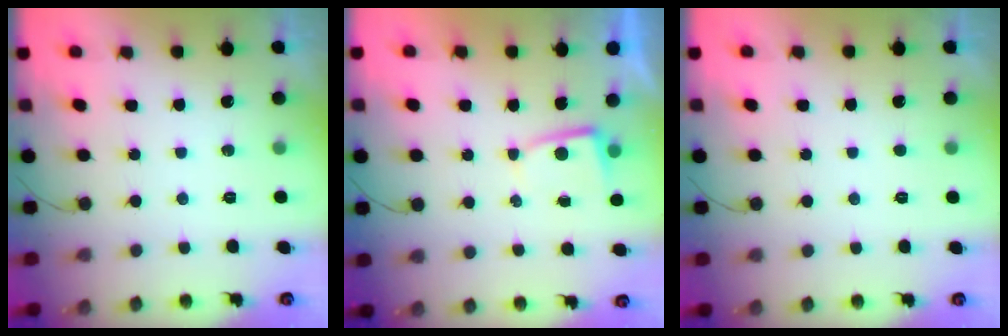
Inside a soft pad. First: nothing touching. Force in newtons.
{"total": 2.2, "press": 2.2, "slide": 0.4}
{"total": 1.7, "press": 1.7, "slide": 0.2}